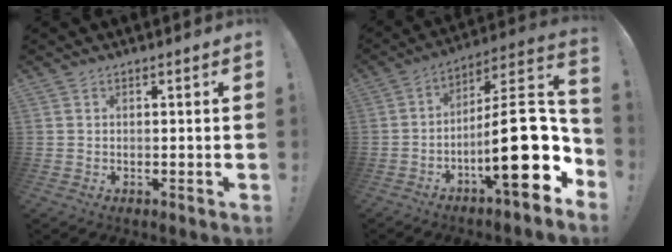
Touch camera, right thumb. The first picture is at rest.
{"total": 24.2, "force": [-5.3, 6.3, 22.7], "torque": [-0.365, 0.020, -0.083]}